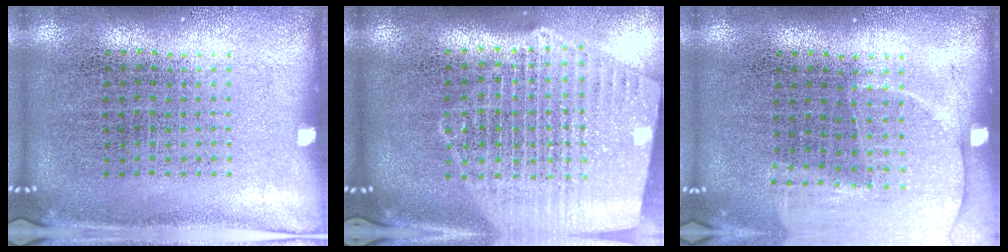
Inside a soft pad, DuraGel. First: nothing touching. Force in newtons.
{"total": 2.7, "press": 2.3, "slide": 1.5}
{"total": 1.3, "press": 1.3, "slide": 0.3}